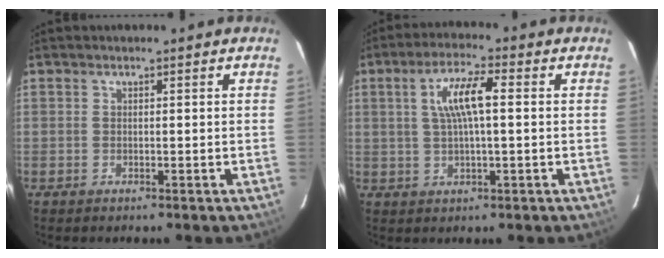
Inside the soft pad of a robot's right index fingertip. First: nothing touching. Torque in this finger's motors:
{"motor_torque": [0.82, -0.23, 0.58, 0.13]}